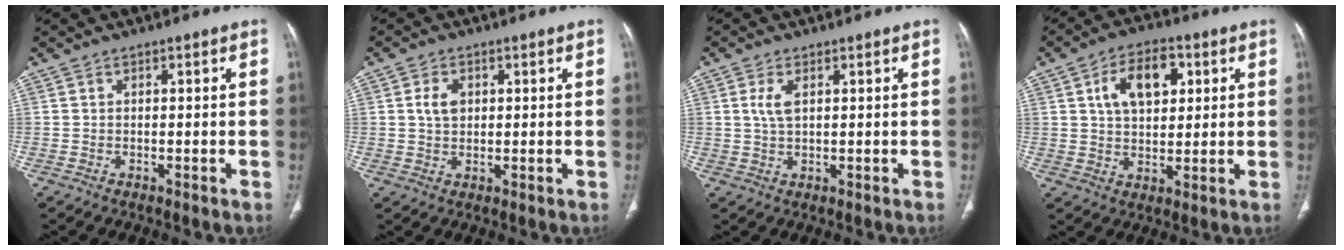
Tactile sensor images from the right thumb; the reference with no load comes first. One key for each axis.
{"total": 3.7, "fx": 0.9, "fy": 2.6, "fz": 2.5, "tx": -0.038, "ty": -0.001, "tz": 0.017}
{"total": 3.3, "fx": 1.0, "fy": 1.5, "fz": 2.8, "tx": -0.063, "ty": 0.001, "tz": 0.024}
{"total": 11.0, "fx": 3.6, "fy": 6.6, "fz": 8.0, "tx": -0.108, "ty": 0.001, "tz": 0.057}